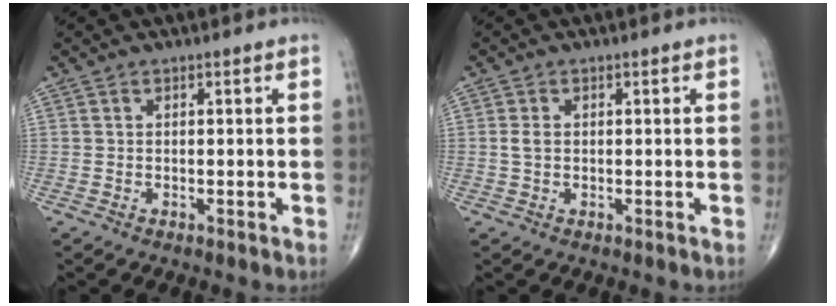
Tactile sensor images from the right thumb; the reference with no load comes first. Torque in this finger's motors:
{"motor_torque": [-0.02, -0.02, 0.25, -0.05, 0.04]}